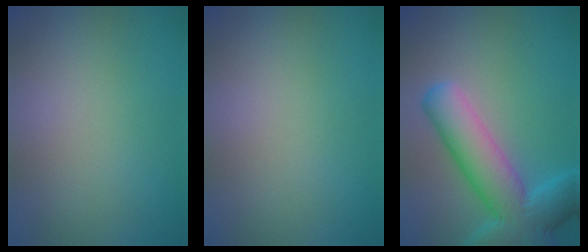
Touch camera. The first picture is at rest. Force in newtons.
{"total": 0.0}
{"total": 8.7, "press": 8.7, "slide": 0.5}